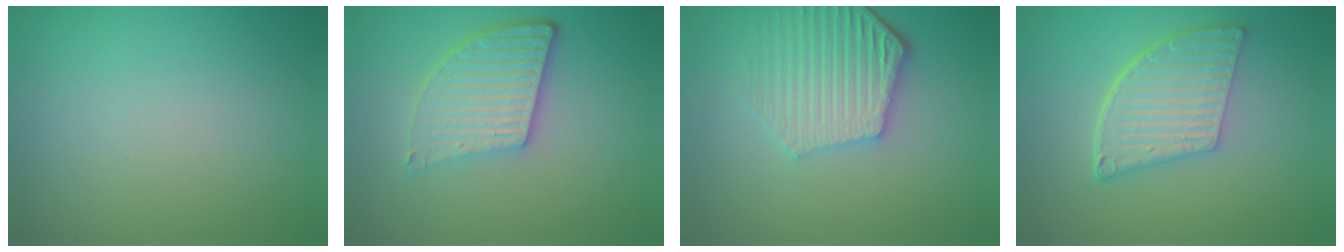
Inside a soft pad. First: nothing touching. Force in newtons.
{"total": 5.1, "press": 3.8, "slide": 3.5}
{"total": 5.3, "press": 4.2, "slide": 3.2}
{"total": 5.6, "press": 4.2, "slide": 3.7}